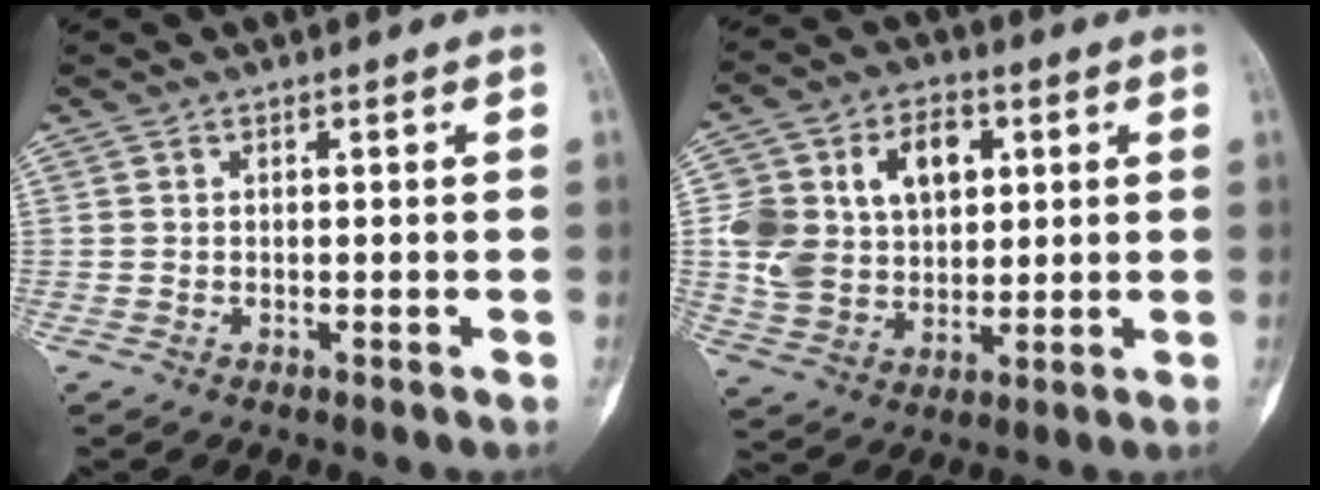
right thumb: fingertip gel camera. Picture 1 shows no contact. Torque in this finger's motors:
{"motor_torque": [0.70, 0.76, 0.70, 0.13, 0.00]}